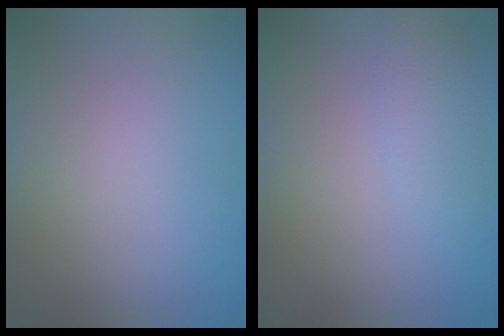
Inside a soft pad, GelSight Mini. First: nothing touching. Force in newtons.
{"total": 1.8, "press": 1.8, "slide": 0.1}